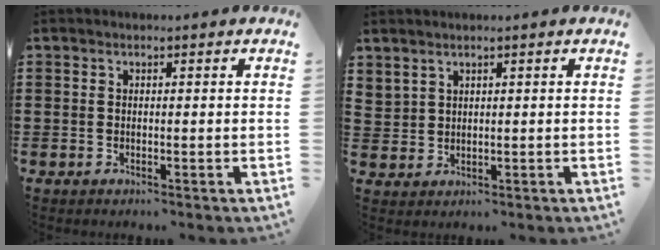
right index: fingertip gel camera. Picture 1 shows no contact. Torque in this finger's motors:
{"motor_torque": [-0.11, 0.13, 0.06, 0.04]}